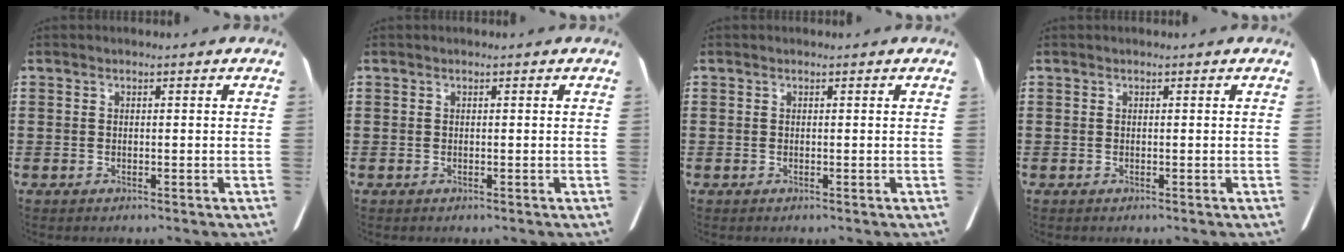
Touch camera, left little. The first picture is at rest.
{"total": 0.0}
{"total": 0.0}
{"total": 0.0}